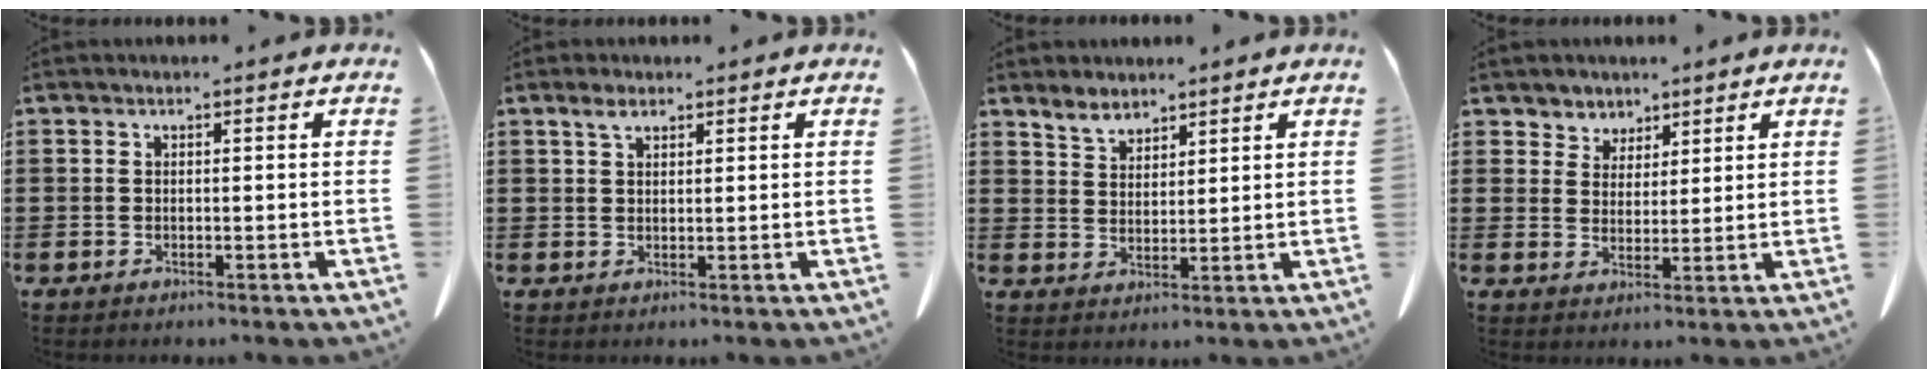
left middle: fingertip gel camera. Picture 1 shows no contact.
{"total": 2.3, "force": [1.6, 0.9, 1.5], "torque": [-0.033, 0.001, 0.030]}
{"total": 3.5, "force": [3.1, 1.4, 0.6], "torque": [-0.022, -0.003, 0.060]}
{"total": 4.0, "force": [3.2, 2.3, -0.4], "torque": [-0.013, -0.005, 0.061]}